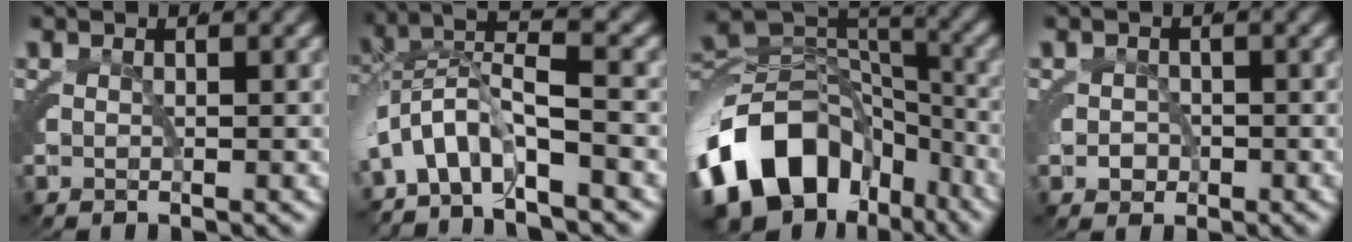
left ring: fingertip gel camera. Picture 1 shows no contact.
{"total": 7.4, "force": [-2.4, 5.2, 4.7], "torque": [-0.129, -0.019, -0.038]}
{"total": 14.0, "force": [-5.6, 9.2, 8.9], "torque": [-0.143, -0.023, -0.083]}
{"total": 1.2, "force": [-0.5, 1.0, 0.2], "torque": [0.003, 0.002, -0.011]}